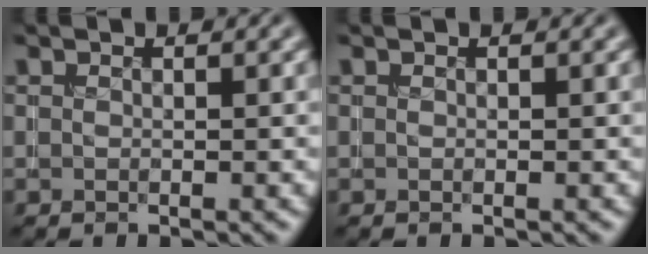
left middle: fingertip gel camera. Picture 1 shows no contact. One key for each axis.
{"total": 0.0}